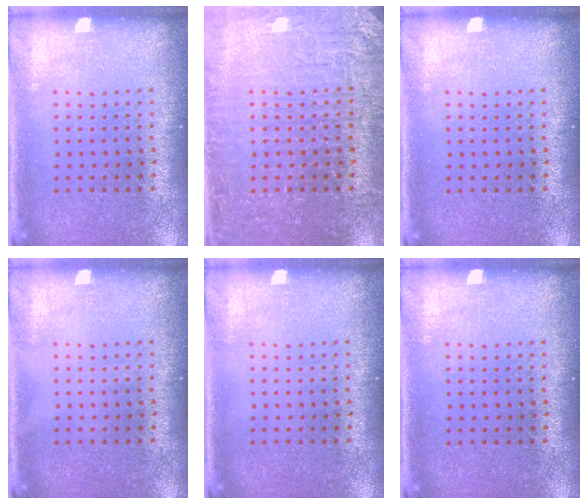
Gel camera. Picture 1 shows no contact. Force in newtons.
{"total": 3.8, "press": 3.6, "slide": 1.0}
{"total": 0.0}
{"total": 0.0}
{"total": 0.0}
{"total": 0.0}